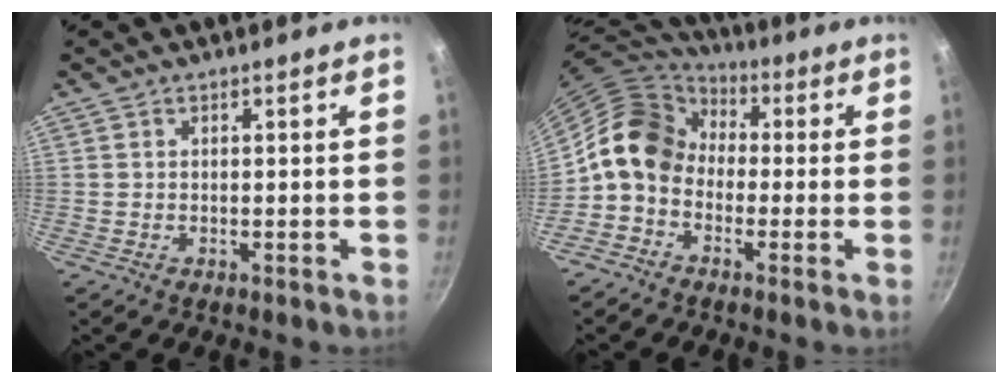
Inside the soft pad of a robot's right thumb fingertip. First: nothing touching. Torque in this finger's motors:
{"motor_torque": [0.53, 1.34, 1.09, -1.15, 0.38]}